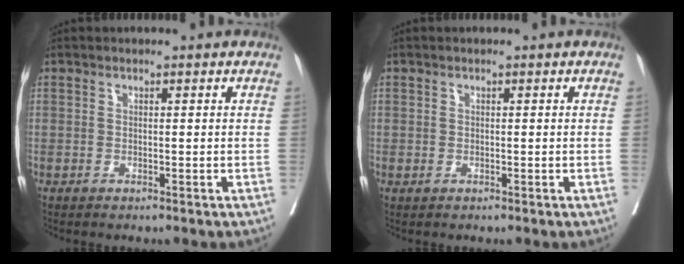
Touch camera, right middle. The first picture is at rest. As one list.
[{"total": 0.0}]